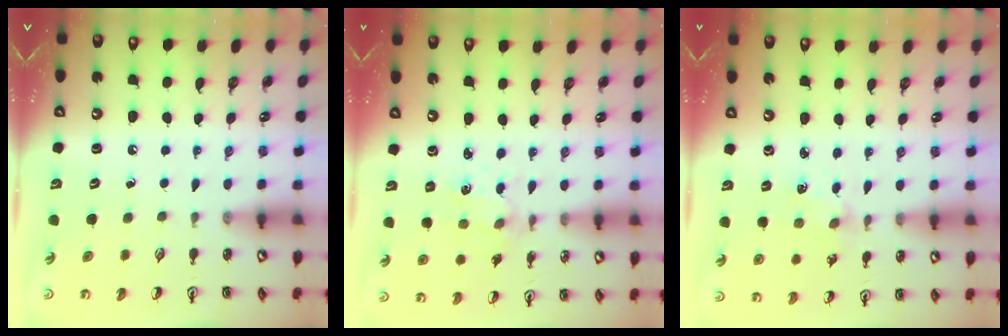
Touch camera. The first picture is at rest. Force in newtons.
{"total": 1.7, "press": 1.7, "slide": 0.3}
{"total": 1.2, "press": 1.2, "slide": 0.2}